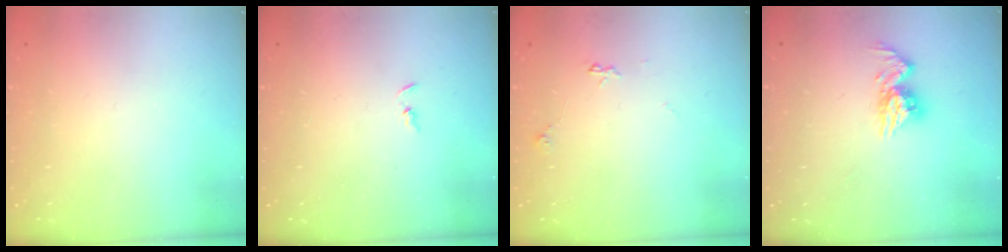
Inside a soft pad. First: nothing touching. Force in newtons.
{"total": 1.3, "press": 1.2, "slide": 0.3}
{"total": 5.2, "press": 5.1, "slide": 0.7}
{"total": 9.8, "press": 9.8, "slide": 0.8}